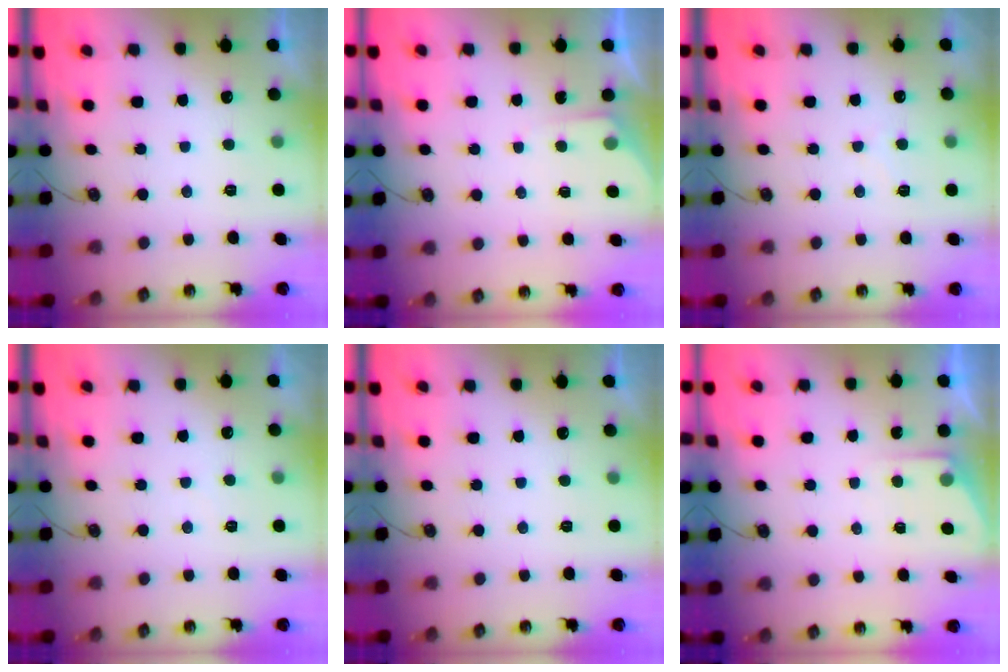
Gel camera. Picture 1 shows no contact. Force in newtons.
{"total": 3.4, "press": 3.4, "slide": 0.4}
{"total": 3.4, "press": 3.3, "slide": 0.5}
{"total": 2.6, "press": 2.6, "slide": 0.4}
{"total": 0.0}
{"total": 4.4, "press": 4.4, "slide": 0.4}